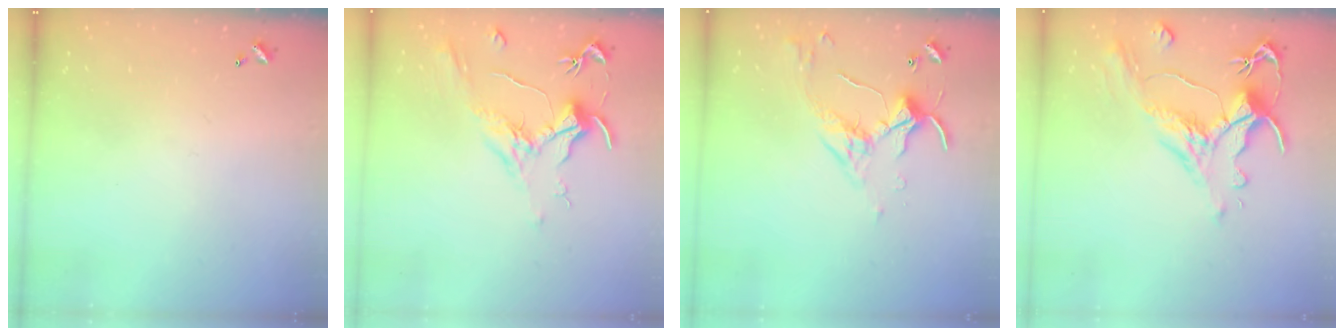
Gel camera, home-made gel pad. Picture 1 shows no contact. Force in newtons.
{"total": 1.9, "press": 1.7, "slide": 0.9}
{"total": 3.8, "press": 3.8, "slide": 0.3}
{"total": 1.6, "press": 0.4, "slide": 1.5}